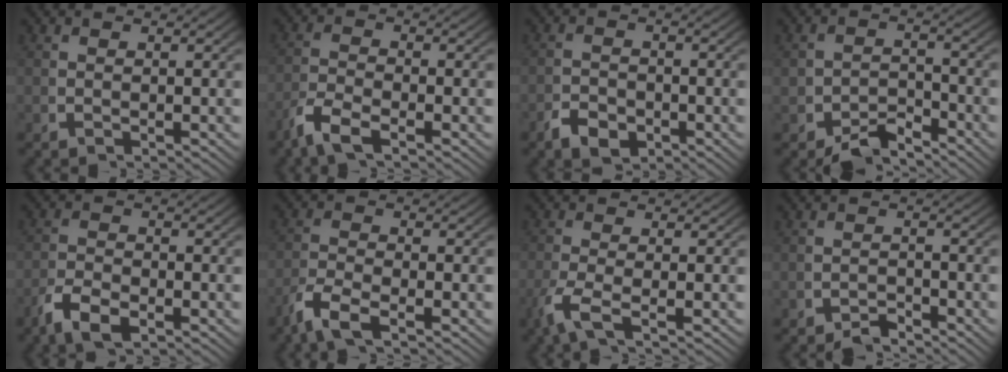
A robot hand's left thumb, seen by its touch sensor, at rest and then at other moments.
{"total": 3.2, "force": [-2.2, 1.1, 2.1], "torque": [-0.052, -0.008, -0.043]}
{"total": 3.2, "force": [-2.1, 2.0, 1.4], "torque": [-0.020, -0.014, -0.033]}
{"total": 3.9, "force": [-3.2, 1.8, 1.4], "torque": [-0.008, -0.018, -0.052]}
{"total": 3.4, "force": [-2.0, 1.7, 2.1], "torque": [-0.048, -0.012, -0.036]}
{"total": 3.6, "force": [-2.2, 1.3, 2.6], "torque": [-0.065, -0.011, -0.041]}
{"total": 3.3, "force": [-1.5, 1.0, 2.8], "torque": [-0.082, -0.016, -0.023]}
{"total": 2.1, "force": [-2.0, 0.4, 0.4], "torque": [0.001, -0.008, -0.035]}